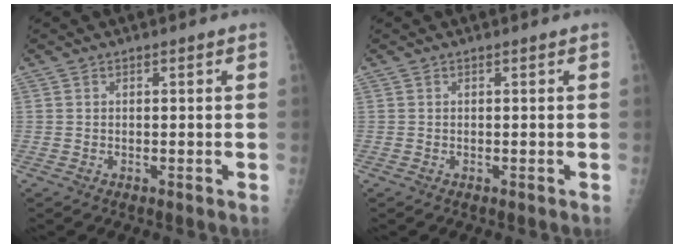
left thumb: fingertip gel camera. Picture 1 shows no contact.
{"total": 0.0}